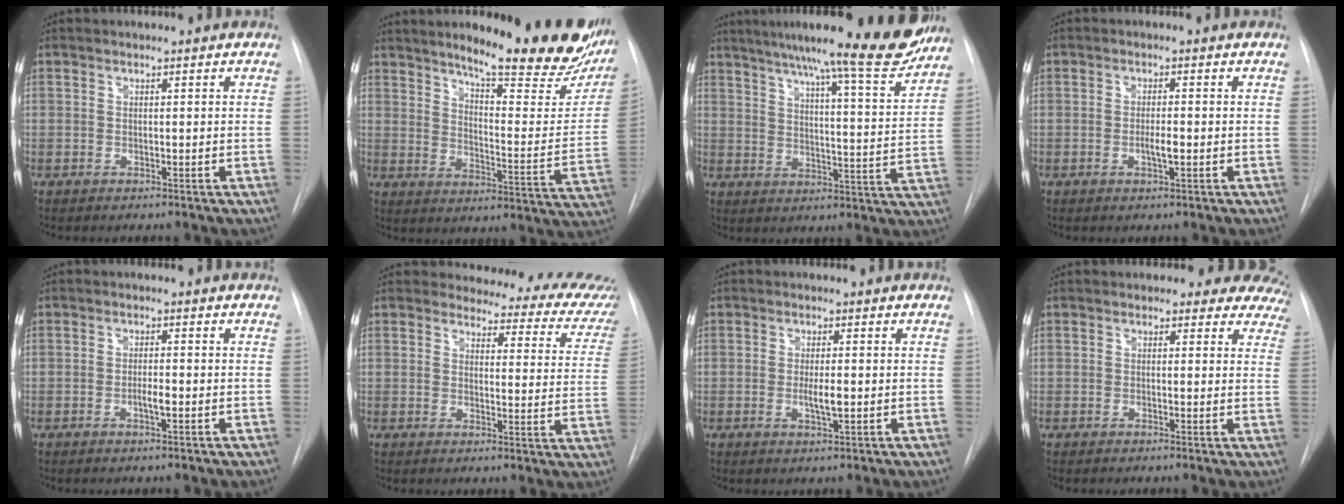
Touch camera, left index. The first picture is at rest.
{"total": 23.2, "force": [18.4, 3.9, 13.6], "torque": [-0.184, -0.052, 0.235]}
{"total": 19.0, "force": [16.4, 0.3, 9.6], "torque": [-0.131, -0.030, 0.215]}
{"total": 2.2, "force": [-0.6, 0.4, 2.1], "torque": [-0.039, 0.000, -0.010]}
{"total": 1.9, "force": [-0.6, 0.3, 1.8], "torque": [-0.033, 0.000, -0.012]}
{"total": 16.6, "force": [15.6, 4.3, 3.8], "torque": [-0.008, -0.073, 0.139]}
{"total": 2.9, "force": [-0.3, 0.6, 2.8], "torque": [-0.053, -0.003, -0.005]}
{"total": 10.1, "force": [9.0, 4.5, 1.1], "torque": [0.034, -0.016, 0.060]}